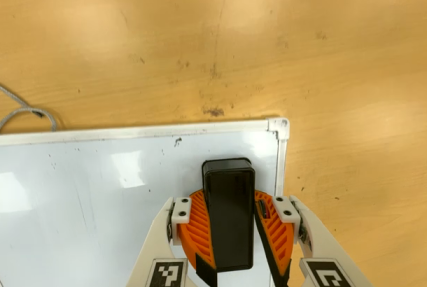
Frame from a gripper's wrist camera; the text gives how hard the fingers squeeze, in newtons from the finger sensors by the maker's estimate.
{"total": 14.6, "left": 16.7, "right": 12.5}